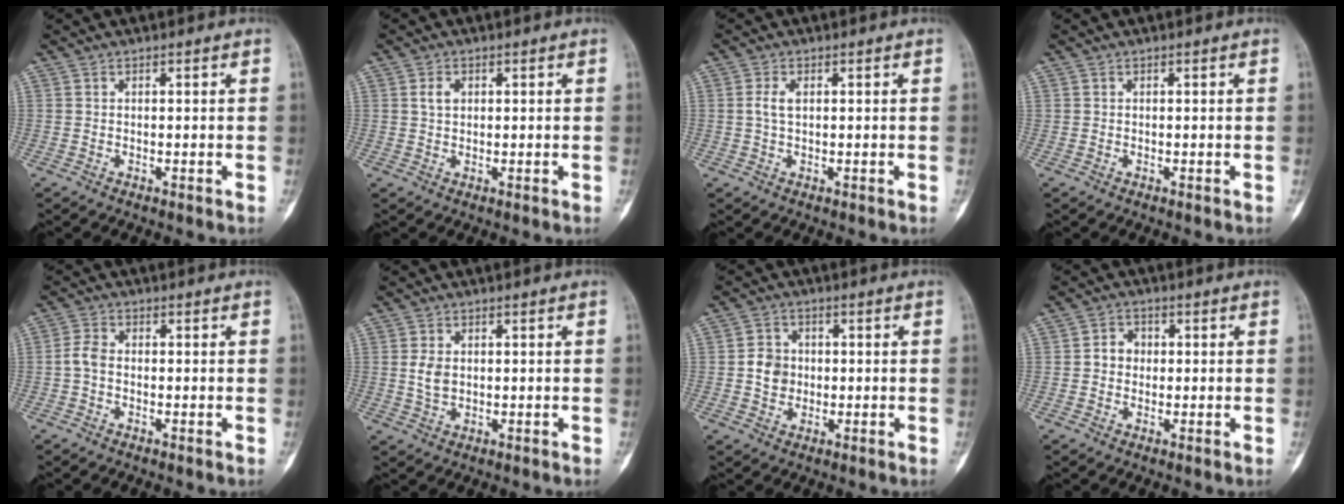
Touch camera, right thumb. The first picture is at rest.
{"total": 2.4, "force": [0.7, 1.6, 1.5], "torque": [-0.026, 0.002, 0.013]}
{"total": 2.5, "force": [0.4, 1.3, 2.1], "torque": [-0.049, 0.005, 0.008]}
{"total": 0.0}
{"total": 3.0, "force": [-0.6, 2.0, 2.2], "torque": [-0.045, 0.007, -0.020]}
{"total": 3.4, "force": [0.3, 2.3, 2.4], "torque": [-0.041, -0.001, 0.010]}
{"total": 4.9, "force": [-0.2, 4.3, 2.2], "torque": [-0.022, 0.005, -0.008]}
{"total": 3.4, "force": [0.0, 3.0, 1.6], "torque": [-0.010, 0.011, -0.008]}